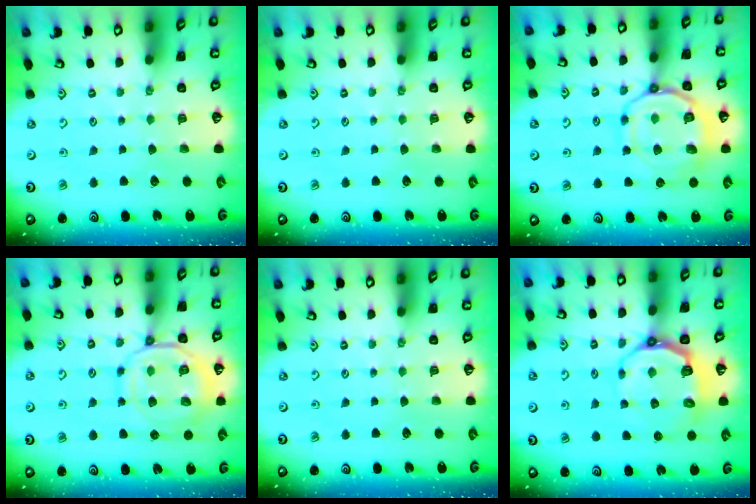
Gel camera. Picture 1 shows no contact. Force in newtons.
{"total": 0.0}
{"total": 14.7, "press": 14.6, "slide": 1.7}
{"total": 12.4, "press": 12.3, "slide": 1.5}
{"total": 0.0}
{"total": 8.6, "press": 7.5, "slide": 4.2}